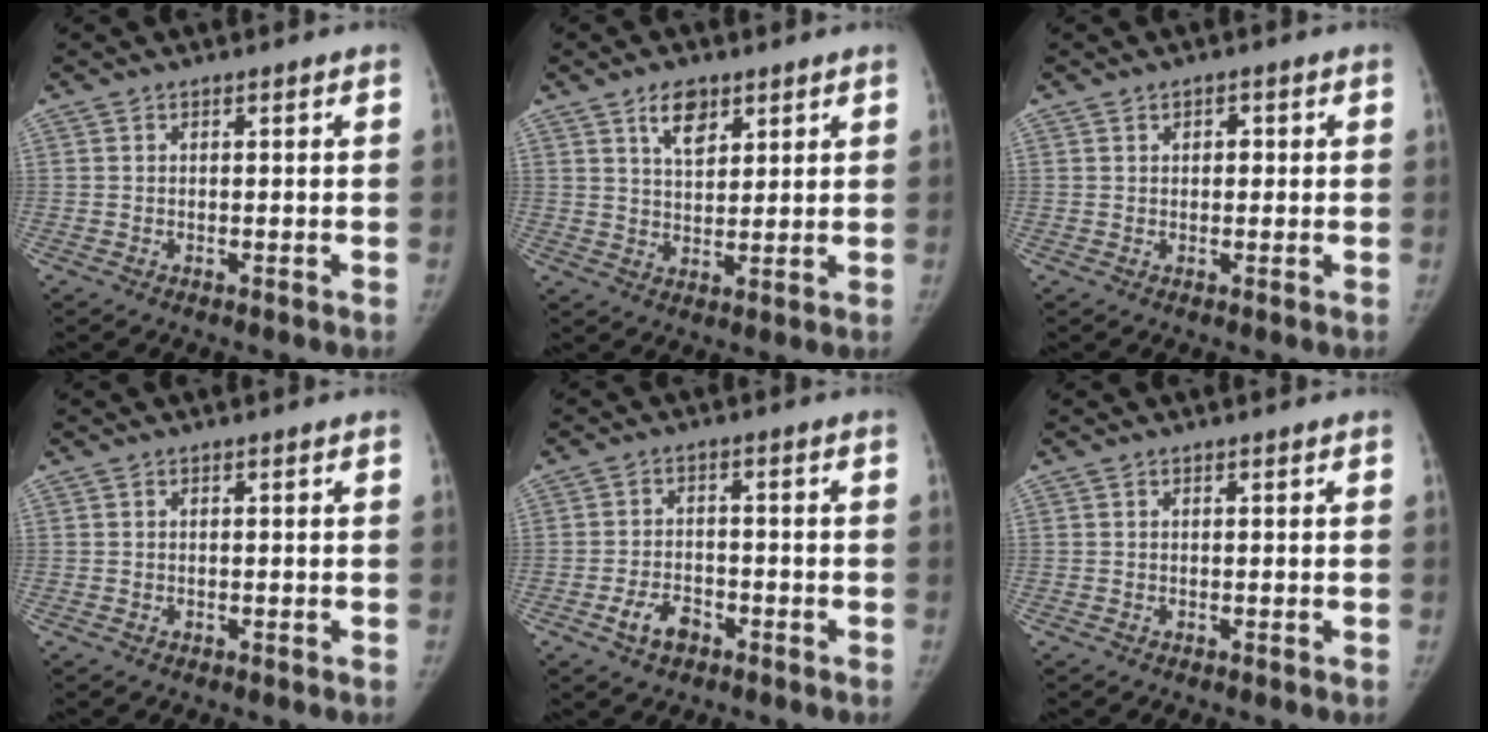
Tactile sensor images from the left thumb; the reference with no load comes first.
{"total": 6.0, "force": [3.5, 3.2, 3.6], "torque": [-0.038, -0.024, 0.062]}
{"total": 1.8, "force": [0.4, 1.4, 1.1], "torque": [-0.004, 0.003, 0.003]}
{"total": 0.0}
{"total": 5.2, "force": [-2.9, 3.3, 2.8], "torque": [-0.042, 0.023, -0.048]}
{"total": 0.0}